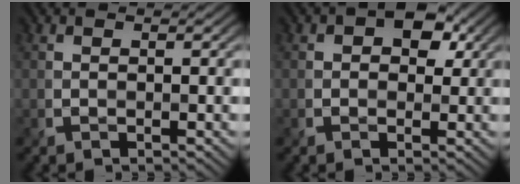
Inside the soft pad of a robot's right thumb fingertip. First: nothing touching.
{"total": 4.2, "force": [1.1, 3.1, 2.5], "torque": [-0.031, -0.001, 0.009]}